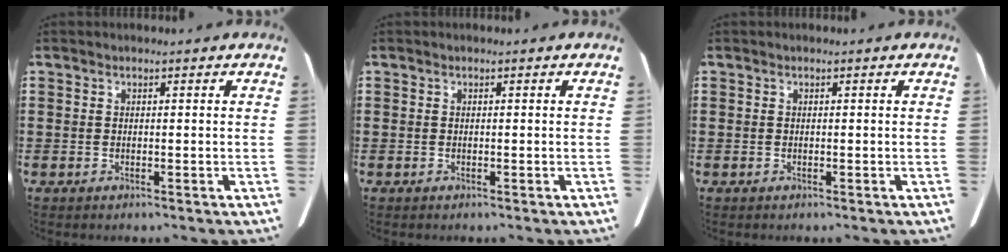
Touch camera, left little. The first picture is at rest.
{"total": 0.0}
{"total": 0.0}